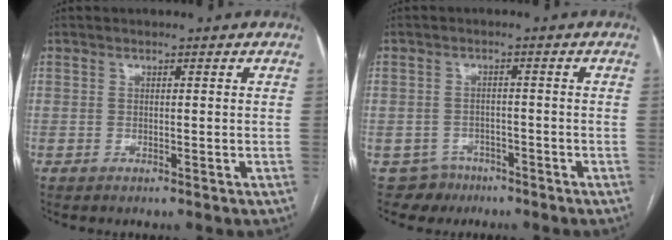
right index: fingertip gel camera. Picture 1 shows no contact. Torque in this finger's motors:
{"motor_torque": [-0.66, 0.37, -1.00, -0.19]}